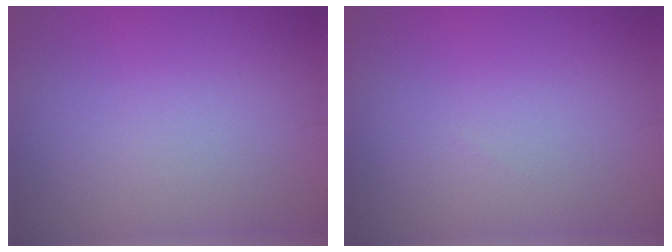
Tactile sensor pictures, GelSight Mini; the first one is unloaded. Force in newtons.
{"total": 0.0}